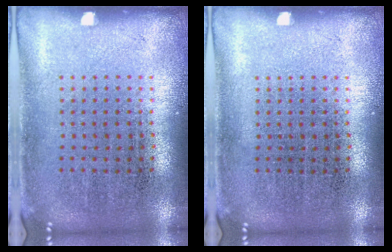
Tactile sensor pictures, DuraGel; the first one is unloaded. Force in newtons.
{"total": 0.0}